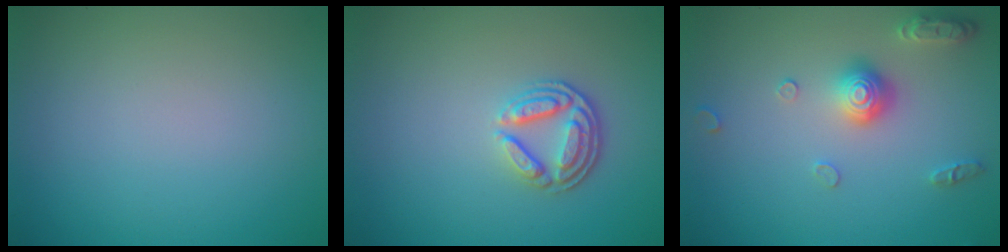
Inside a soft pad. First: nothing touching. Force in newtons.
{"total": 3.4, "press": 2.7, "slide": 2.0}
{"total": 3.0, "press": 2.9, "slide": 0.7}